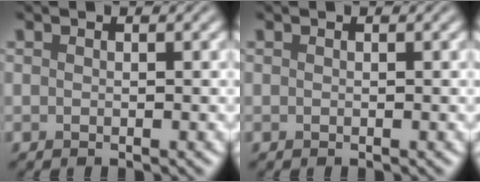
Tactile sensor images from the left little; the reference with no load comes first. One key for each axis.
{"total": 0.0}